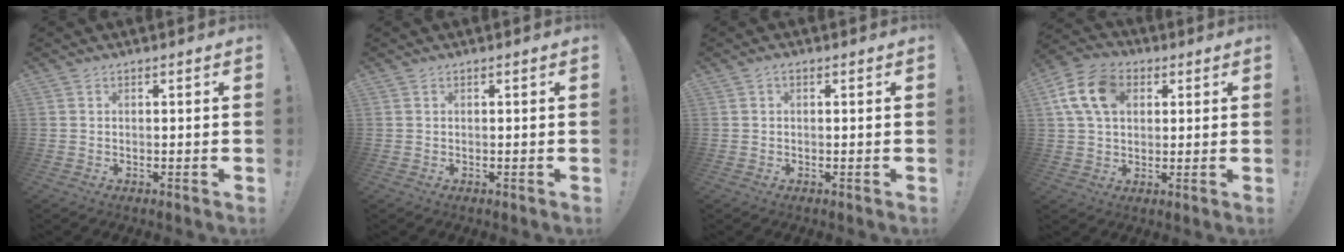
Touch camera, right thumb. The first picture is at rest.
{"total": 0.0}
{"total": 0.8, "force": [-0.1, 0.5, 0.6], "torque": [-0.007, 0.000, -0.004]}
{"total": 13.4, "force": [4.1, 9.6, 8.4], "torque": [-0.152, 0.008, 0.085]}